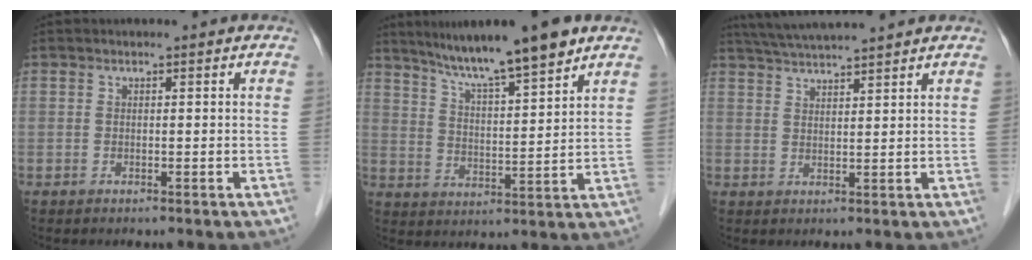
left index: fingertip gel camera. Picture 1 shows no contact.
{"total": 12.0, "force": [9.5, 0.0, 7.4], "torque": [-0.123, 0.007, 0.160]}
{"total": 8.8, "force": [8.1, -0.4, 3.6], "torque": [-0.068, 0.030, 0.126]}